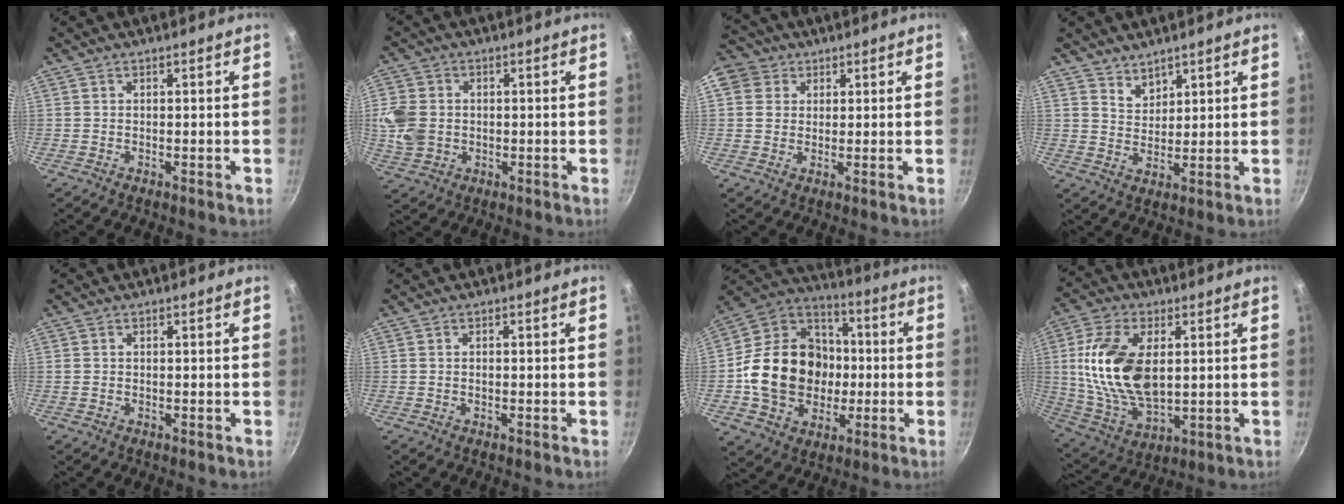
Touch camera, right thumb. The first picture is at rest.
{"total": 8.5, "force": [-0.1, 7.0, 4.8], "torque": [-0.085, 0.000, -0.004]}
{"total": 8.2, "force": [2.9, 7.1, 3.0], "torque": [-0.037, 0.007, 0.042]}
{"total": 4.0, "force": [3.2, 2.2, 1.1], "torque": [-0.007, -0.019, 0.061]}
{"total": 0.7, "force": [0.0, 0.5, 0.4], "torque": [-0.007, 0.002, 0.000]}
{"total": 0.6, "force": [0.0, 0.4, 0.4], "torque": [-0.007, 0.003, -0.001]}
{"total": 21.8, "force": [-1.8, 17.8, 12.3], "torque": [-0.185, 0.040, -0.028]}
{"total": 18.3, "force": [2.8, 10.5, 14.8], "torque": [-0.273, -0.009, 0.061]}